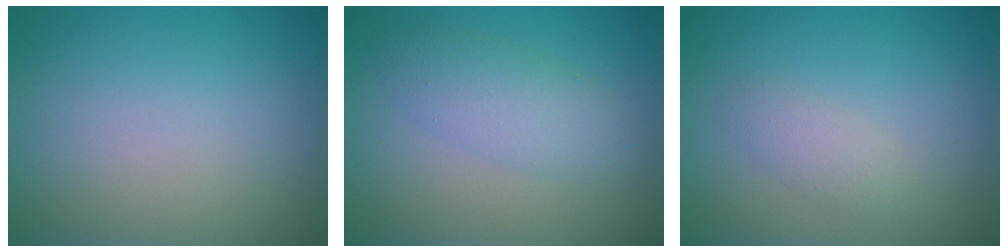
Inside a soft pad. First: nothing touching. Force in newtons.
{"total": 3.2, "press": 3.2, "slide": 0.1}
{"total": 1.5, "press": 1.5, "slide": 0.0}